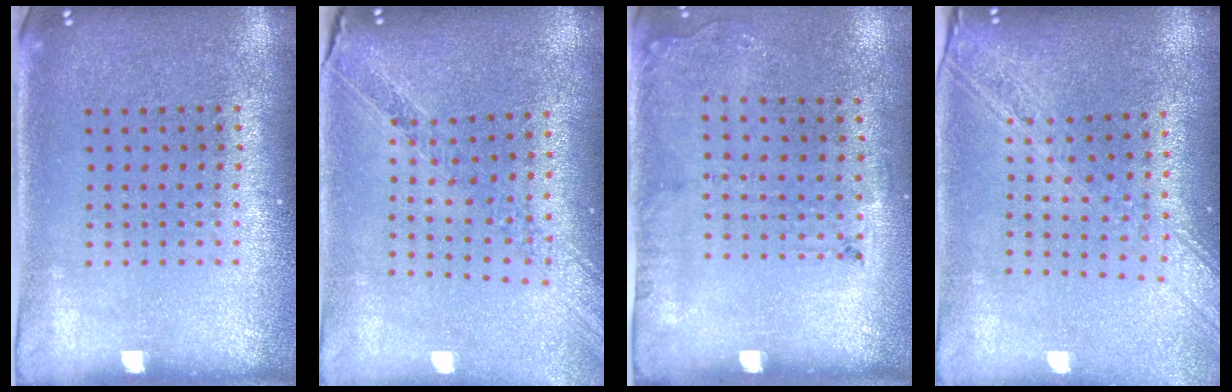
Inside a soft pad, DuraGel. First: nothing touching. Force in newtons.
{"total": 1.1, "press": 1.1, "slide": 0.1}
{"total": 1.8, "press": 1.2, "slide": 1.3}
{"total": 2.2, "press": 1.9, "slide": 1.2}